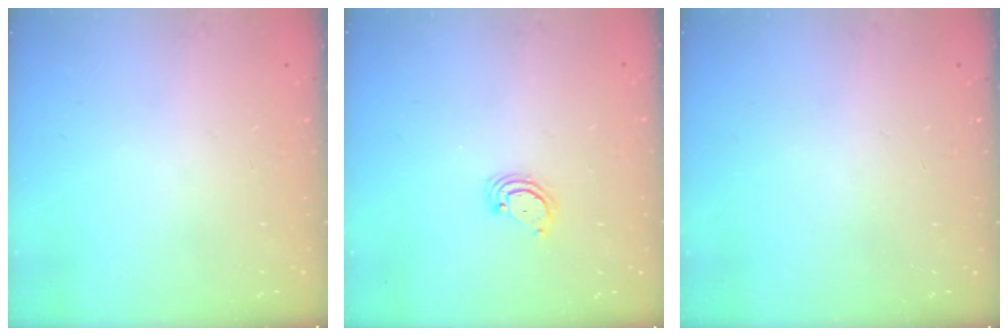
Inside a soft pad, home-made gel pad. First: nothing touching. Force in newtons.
{"total": 2.9, "press": 2.9, "slide": 0.3}
{"total": 0.0}